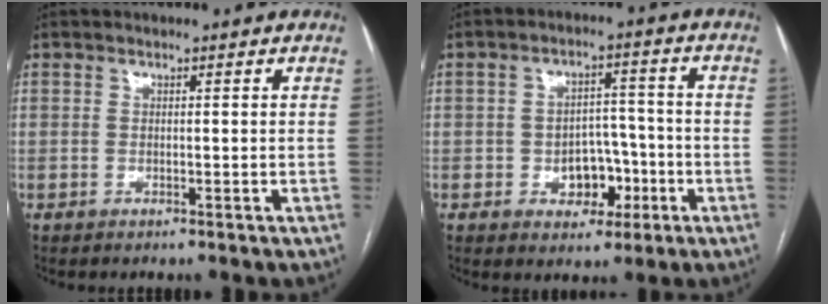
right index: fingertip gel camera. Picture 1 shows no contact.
{"total": 6.7, "force": [-2.3, 4.7, 4.1], "torque": [-0.053, 0.023, -0.027]}